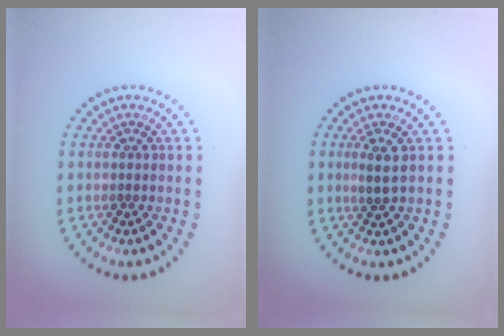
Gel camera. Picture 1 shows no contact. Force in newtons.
{"total": 1.8, "press": 1.6, "slide": 0.8}